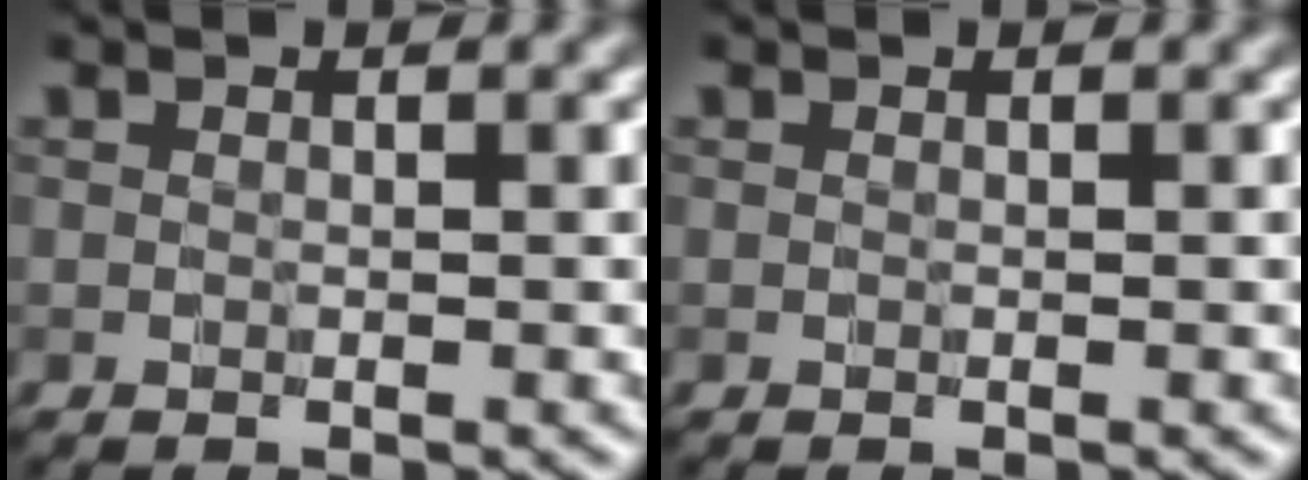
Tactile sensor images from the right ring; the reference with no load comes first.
{"total": 0.0}